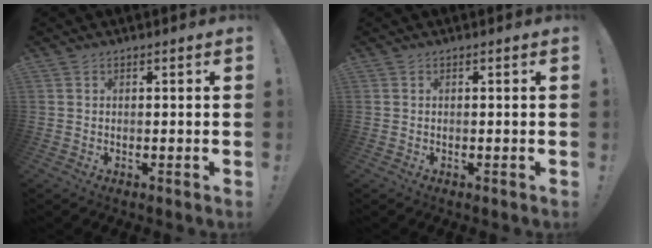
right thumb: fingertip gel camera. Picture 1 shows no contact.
{"total": 0.0}